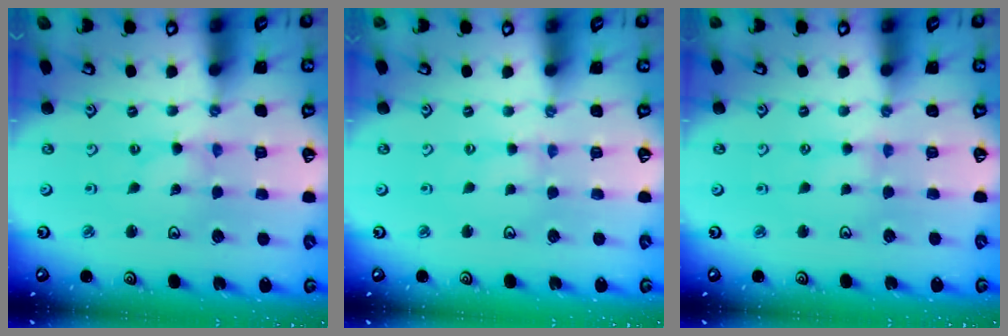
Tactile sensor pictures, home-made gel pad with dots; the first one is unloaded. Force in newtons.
{"total": 1.2, "press": 1.1, "slide": 0.2}
{"total": 2.5, "press": 2.5, "slide": 0.4}